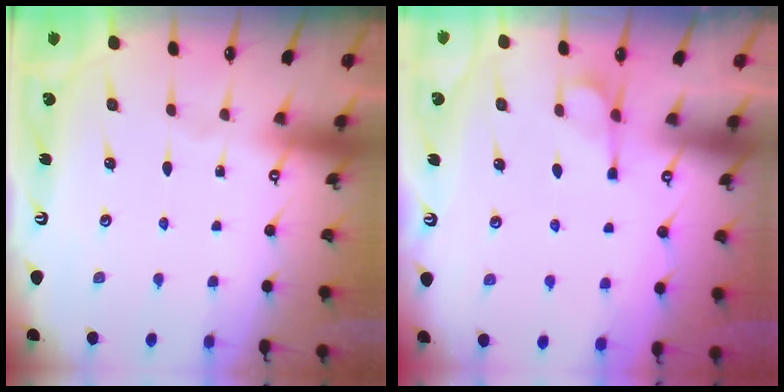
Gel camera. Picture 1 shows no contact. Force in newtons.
{"total": 2.1, "press": 1.9, "slide": 0.9}